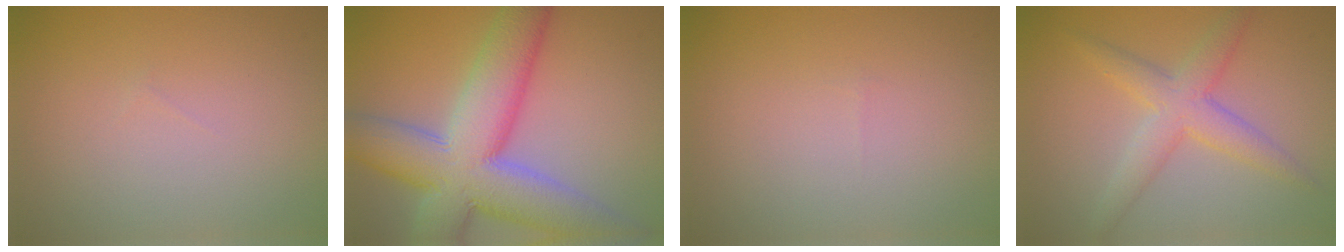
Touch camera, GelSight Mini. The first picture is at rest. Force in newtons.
{"total": 13.0, "press": 13.0, "slide": 0.9}
{"total": 0.0}
{"total": 4.1, "press": 4.1, "slide": 0.0}